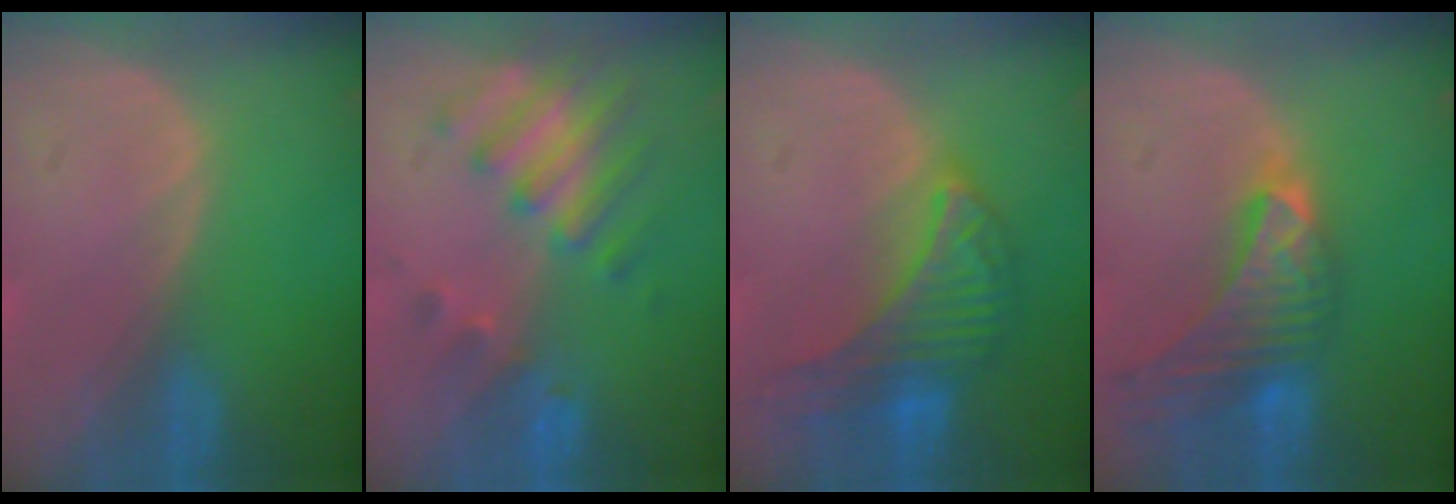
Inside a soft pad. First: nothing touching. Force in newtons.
{"total": 8.3, "press": 7.3, "slide": 3.9}
{"total": 8.2, "press": 8.2, "slide": 0.5}
{"total": 9.5, "press": 8.5, "slide": 4.3}